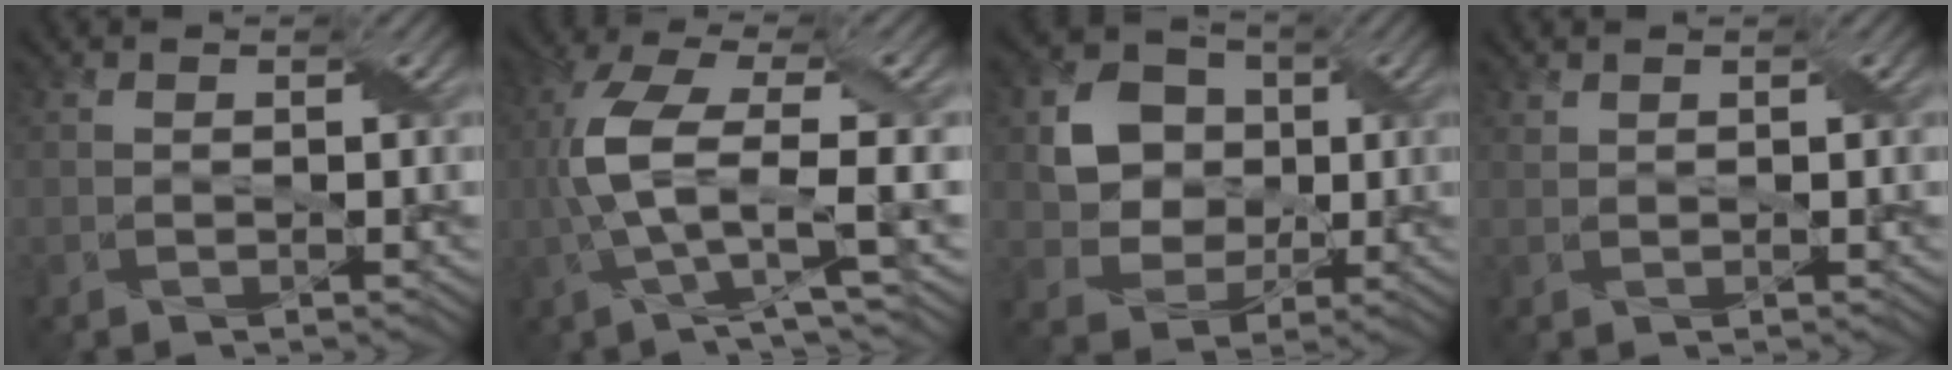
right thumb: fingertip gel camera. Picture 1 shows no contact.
{"total": 9.3, "force": [0.0, 3.1, 8.8], "torque": [-0.192, 0.009, -0.004]}
{"total": 6.9, "force": [1.2, 6.2, 2.7], "torque": [-0.068, 0.003, 0.012]}
{"total": 0.6, "force": [0.6, 0.0, -0.1], "torque": [-0.001, 0.003, 0.013]}